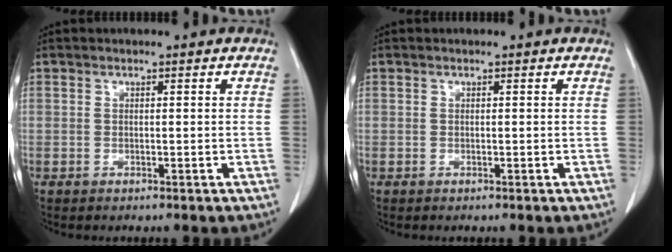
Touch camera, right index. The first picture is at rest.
{"total": 0.0}